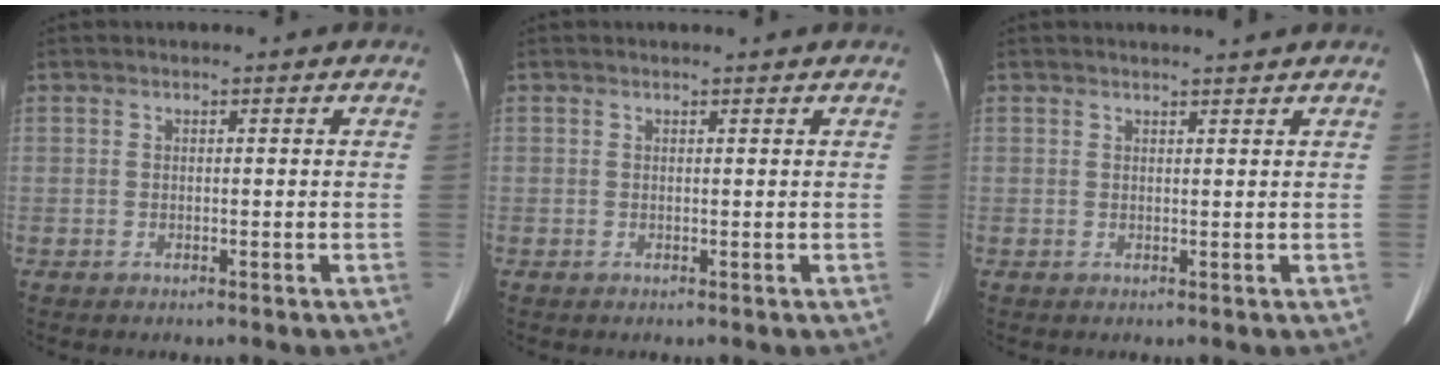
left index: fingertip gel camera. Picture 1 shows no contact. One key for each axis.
{"total": 0.6, "fx": 0.5, "fy": 0.3, "fz": 0.1, "tx": -0.006, "ty": 0.011, "tz": 0.009}
{"total": 2.1, "fx": 1.9, "fy": -0.3, "fz": 0.6, "tx": -0.006, "ty": 0.004, "tz": 0.028}